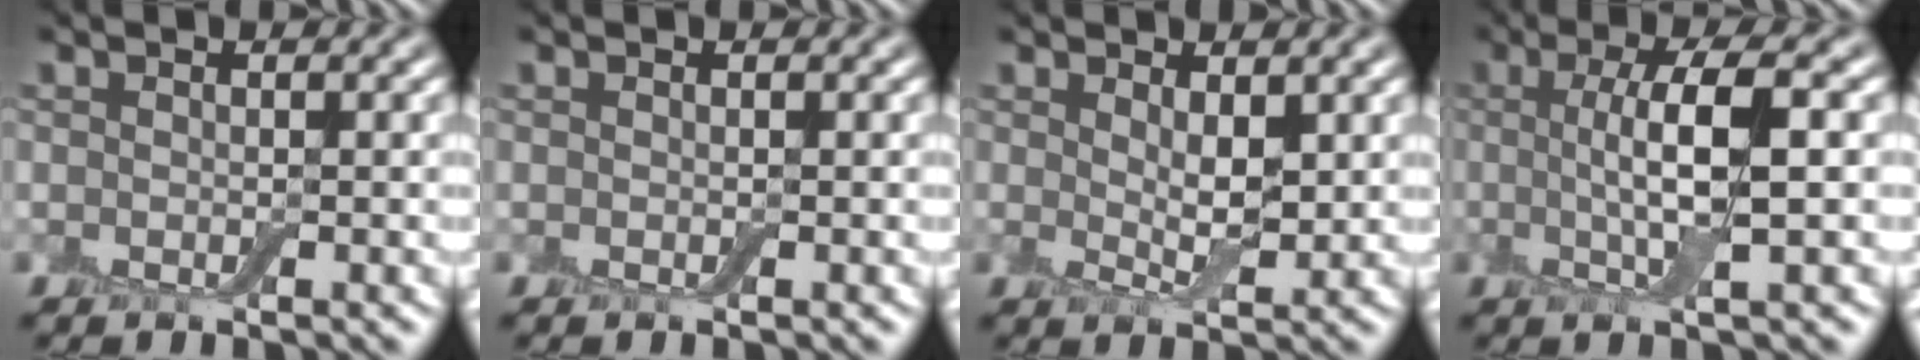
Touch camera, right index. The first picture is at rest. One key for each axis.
{"total": 0.0}
{"total": 2.2, "fx": 0.9, "fy": 0.7, "fz": 1.9, "tx": -0.037, "ty": -0.008, "tz": 0.019}
{"total": 6.0, "fx": 0.4, "fy": 1.4, "fz": 5.8, "tx": -0.110, "ty": 0.004, "tz": 0.003}